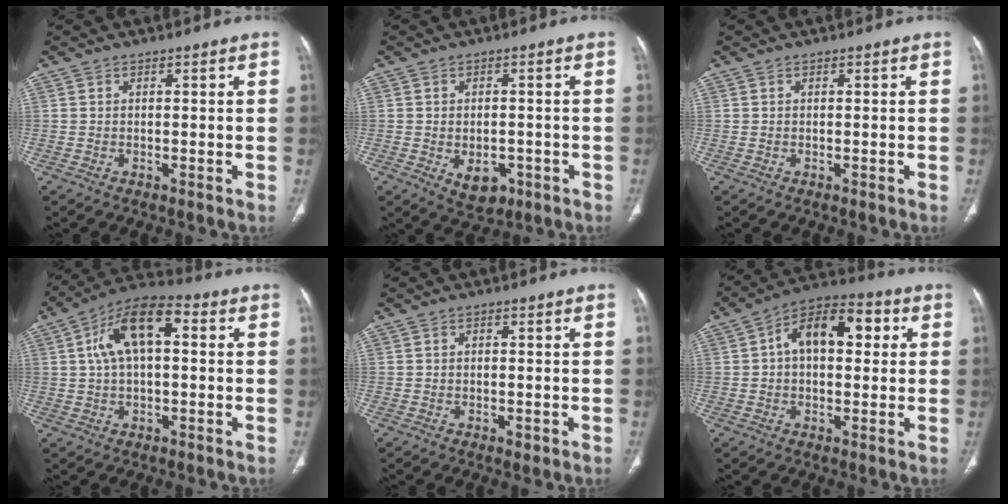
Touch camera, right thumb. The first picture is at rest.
{"total": 5.8, "force": [-1.9, 3.9, 3.9], "torque": [-0.041, 0.007, -0.013]}
{"total": 0.0}
{"total": 12.5, "force": [2.6, 6.2, 10.6], "torque": [-0.187, 0.031, 0.035]}
{"total": 1.2, "force": [-0.5, 0.7, 0.8], "torque": [-0.008, -0.001, -0.004]}
{"total": 13.1, "force": [2.7, 7.8, 10.1], "torque": [-0.132, 0.034, 0.033]}